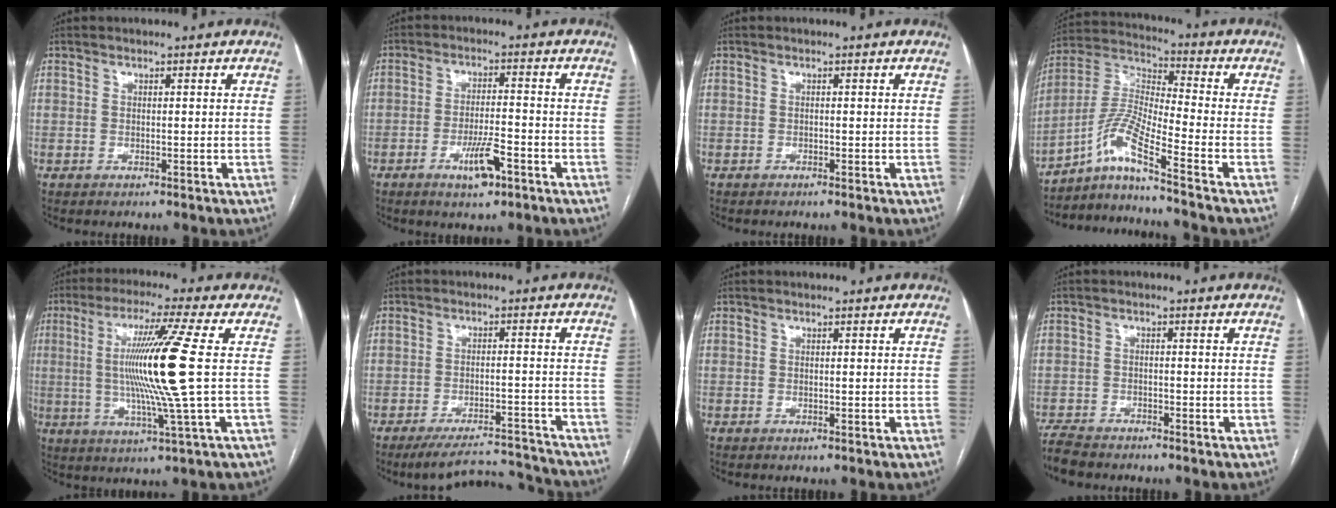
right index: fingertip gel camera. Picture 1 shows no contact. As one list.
[{"total": 6.1, "force": [-3.2, 1.3, 5.1], "torque": [-0.094, -0.003, -0.052]}, {"total": 0.0}, {"total": 9.7, "force": [-6.6, -1.0, 7.1], "torque": [-0.158, 0.006, -0.128]}, {"total": 13.7, "force": [0.8, -2.3, 13.5], "torque": [-0.258, -0.010, 0.012]}, {"total": 10.4, "force": [-10.3, 0.8, 1.4], "torque": [-0.010, 0.017, -0.148]}, {"total": 0.0}, {"total": 4.2, "force": [-4.0, 1.1, 0.8], "torque": [-0.015, -0.012, -0.076]}]